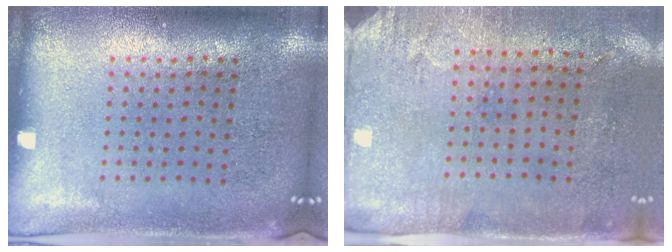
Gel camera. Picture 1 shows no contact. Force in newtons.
{"total": 2.9, "press": 2.4, "slide": 1.7}